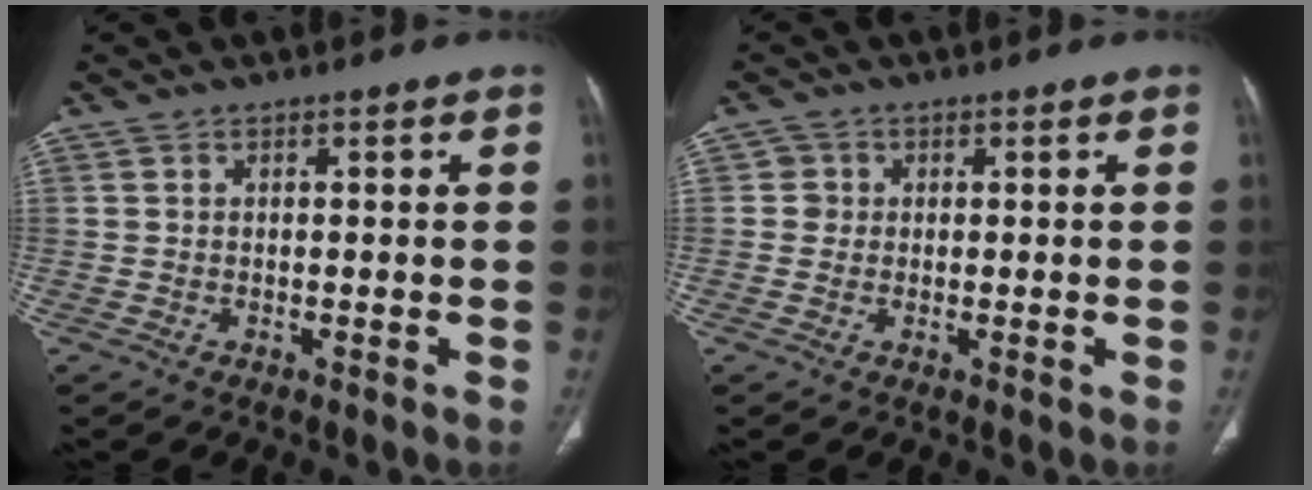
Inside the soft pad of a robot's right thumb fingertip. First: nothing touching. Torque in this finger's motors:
{"motor_torque": [0.01, -0.18, 0.28, 0.17, -0.03]}